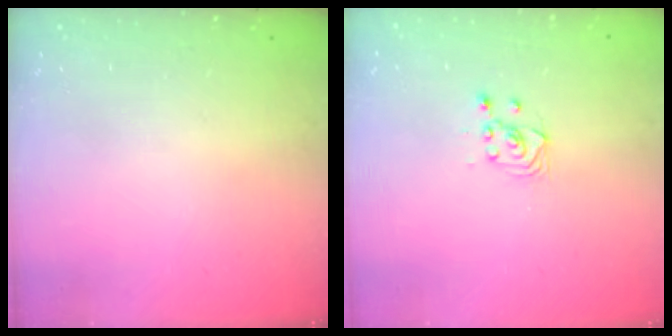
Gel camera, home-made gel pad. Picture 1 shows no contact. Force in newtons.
{"total": 3.5, "press": 3.2, "slide": 1.5}